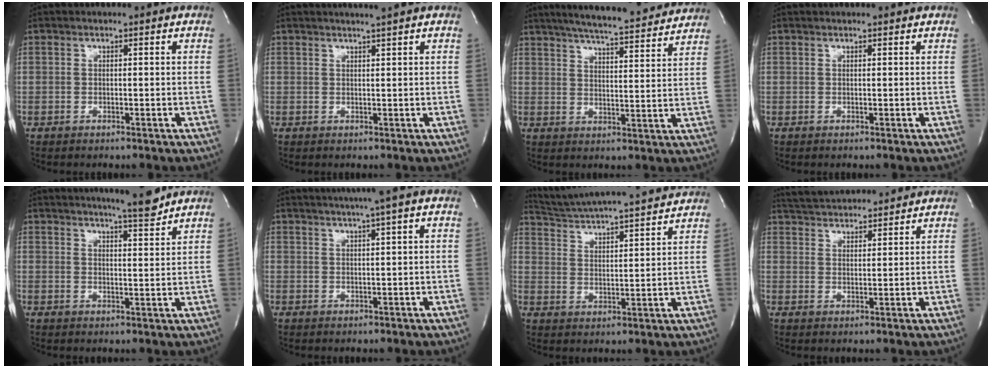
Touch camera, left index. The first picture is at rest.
{"total": 2.4, "force": [2.0, -0.7, 1.2], "torque": [-0.016, -0.003, 0.031]}
{"total": 18.9, "force": [16.9, 1.8, 8.1], "torque": [-0.133, 0.006, 0.228]}
{"total": 2.3, "force": [2.2, 0.0, 0.7], "torque": [-0.012, 0.015, 0.025]}
{"total": 7.4, "force": [6.5, 0.0, 3.6], "torque": [-0.061, -0.008, 0.089]}
{"total": 6.3, "force": [4.4, -1.1, 4.4], "torque": [-0.070, 0.015, 0.061]}
{"total": 17.4, "force": [16.3, 0.3, 6.1], "torque": [-0.113, 0.004, 0.241]}
{"total": 9.7, "force": [9.3, 0.8, 2.5], "torque": [-0.055, 0.023, 0.149]}